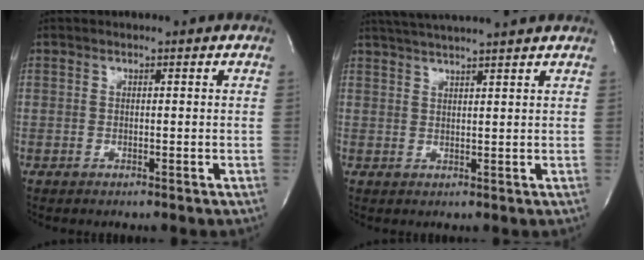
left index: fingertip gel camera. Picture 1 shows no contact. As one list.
[{"total": 10.2, "force": [9.2, -0.5, 4.4], "torque": [-0.079, 0.028, 0.130]}]